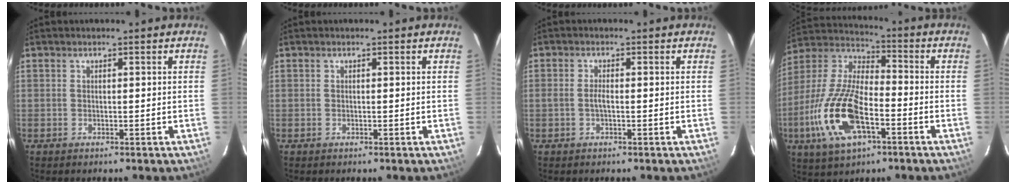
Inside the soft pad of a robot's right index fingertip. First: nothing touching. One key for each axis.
{"total": 0.0}
{"total": 1.6, "fx": -0.4, "fy": 0.4, "fz": 1.5, "tx": -0.031, "ty": 0.002, "tz": -0.010}
{"total": 18.7, "fx": -6.7, "fy": 8.1, "fz": 15.5, "tx": -0.340, "ty": -0.012, "tz": -0.130}